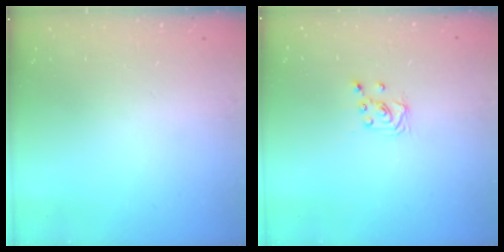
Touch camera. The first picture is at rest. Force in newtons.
{"total": 2.0, "press": 2.0, "slide": 0.2}